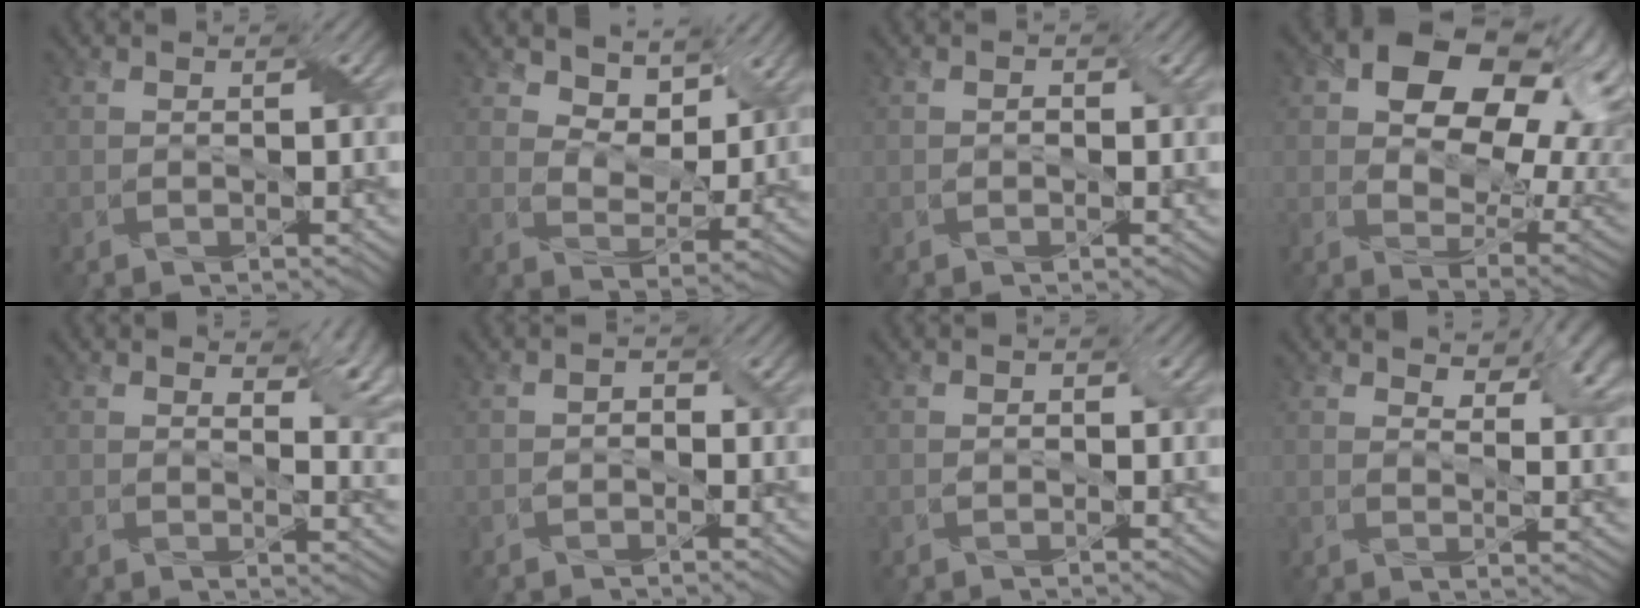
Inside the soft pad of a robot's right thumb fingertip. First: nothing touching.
{"total": 6.2, "force": [4.1, 3.7, 2.8], "torque": [-0.057, -0.009, 0.061]}
{"total": 0.9, "force": [-0.2, 0.7, 0.4], "torque": [-0.006, -0.002, -0.007]}
{"total": 18.3, "force": [7.1, 11.4, 12.5], "torque": [-0.180, 0.024, 0.110]}
{"total": 8.0, "force": [4.0, 3.3, 6.1], "torque": [-0.087, -0.003, 0.069]}
{"total": 1.2, "force": [-0.5, 1.0, 0.5], "torque": [-0.011, 0.000, -0.013]}
{"total": 0.9, "force": [-0.1, 0.8, 0.5], "torque": [-0.008, -0.003, -0.003]}
{"total": 7.6, "force": [4.7, 3.6, 4.8], "torque": [-0.076, -0.002, 0.080]}